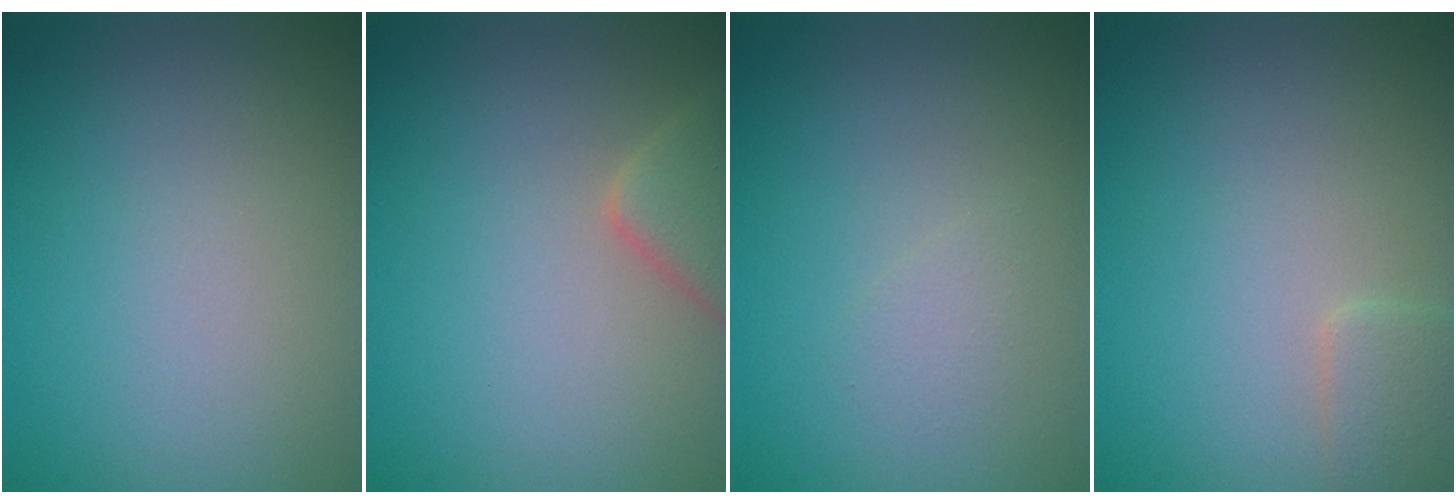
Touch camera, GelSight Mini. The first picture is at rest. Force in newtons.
{"total": 3.0, "press": 2.9, "slide": 0.3}
{"total": 0.8, "press": 0.8, "slide": 0.0}
{"total": 1.6, "press": 1.6, "slide": 0.1}